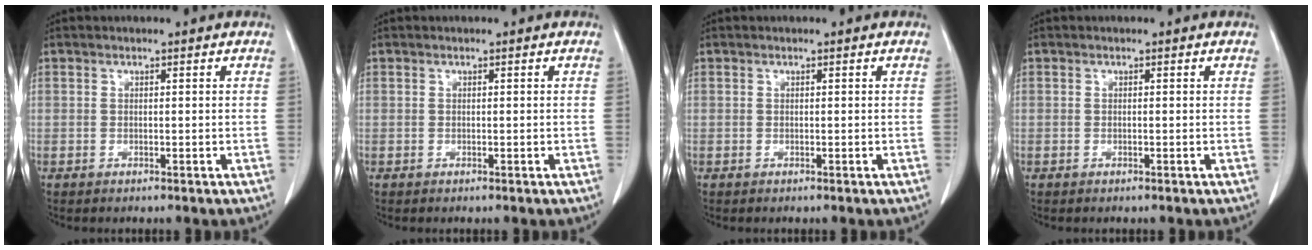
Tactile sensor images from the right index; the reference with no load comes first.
{"total": 0.0}
{"total": 0.0}
{"total": 0.0}